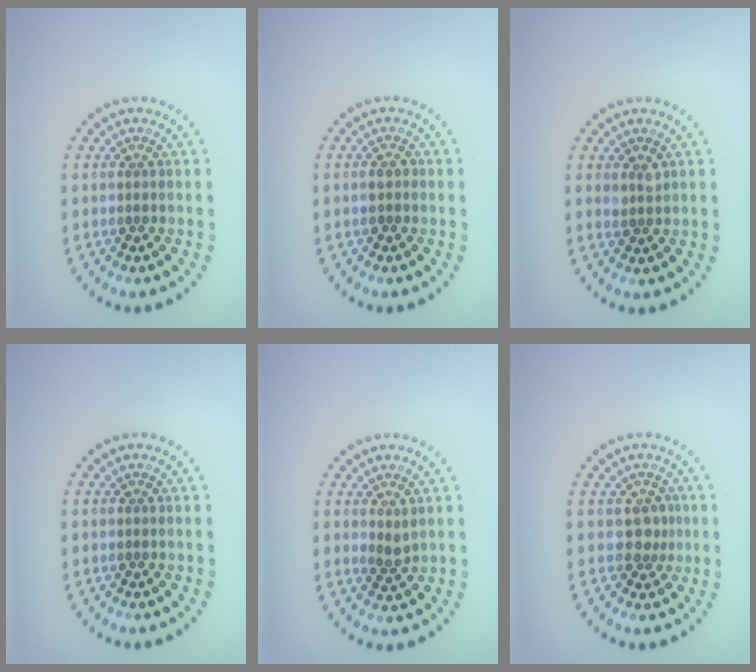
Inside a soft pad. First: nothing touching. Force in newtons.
{"total": 1.1, "press": 1.1, "slide": 0.3}
{"total": 1.0, "press": 1.0, "slide": 0.2}
{"total": 0.0}
{"total": 1.2, "press": 1.0, "slide": 0.6}
{"total": 2.0, "press": 1.6, "slide": 1.2}